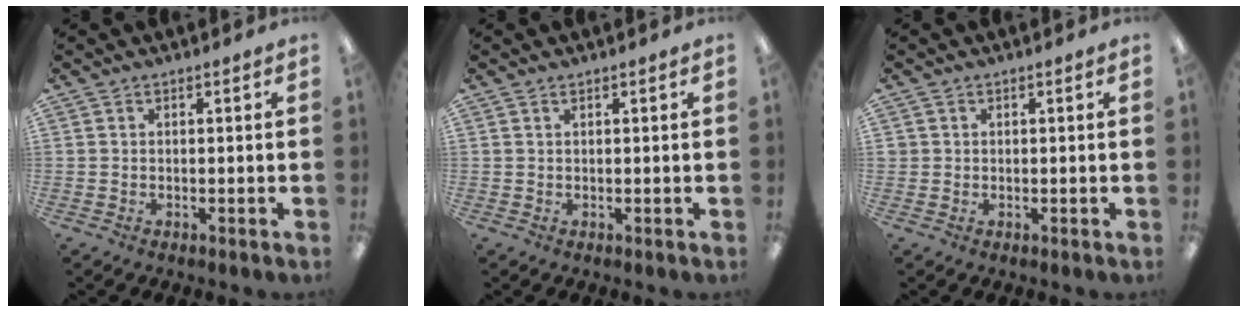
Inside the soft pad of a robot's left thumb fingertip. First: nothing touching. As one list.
[{"total": 0.5, "force": [0.4, 0.2, 0.3], "torque": [-0.007, 0.002, 0.006]}, {"total": 1.1, "force": [0.4, 1.0, 0.0], "torque": [-0.001, 0.003, 0.006]}]